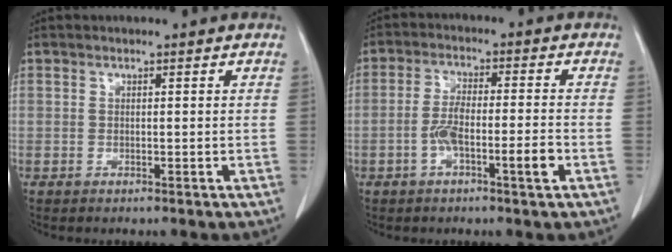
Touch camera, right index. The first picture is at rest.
{"total": 6.6, "force": [-2.4, 0.9, 6.0], "torque": [-0.115, 0.011, -0.040]}